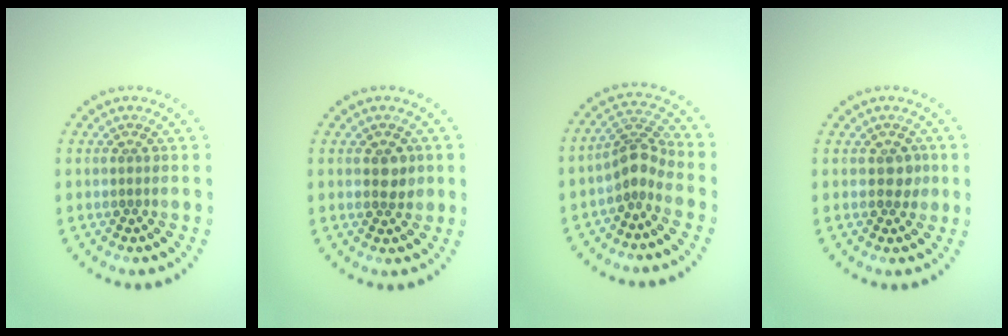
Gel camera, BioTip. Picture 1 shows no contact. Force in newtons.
{"total": 1.9, "press": 1.9, "slide": 0.3}
{"total": 2.9, "press": 2.1, "slide": 2.0}
{"total": 1.5, "press": 1.4, "slide": 0.6}